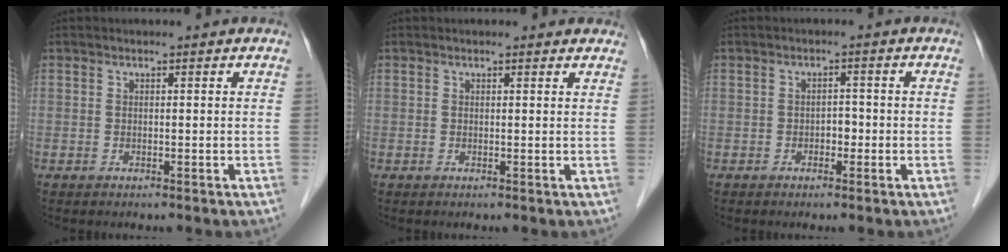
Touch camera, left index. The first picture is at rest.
{"total": 2.4, "force": [2.2, 0.7, 0.6], "torque": [-0.008, 0.004, 0.013]}
{"total": 1.7, "force": [-0.7, 1.1, 1.1], "torque": [-0.012, 0.005, -0.012]}